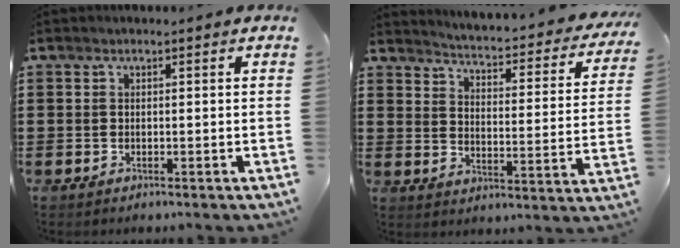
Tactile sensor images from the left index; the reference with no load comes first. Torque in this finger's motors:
{"motor_torque": [2.14, 0.00, 0.57, 0.07]}